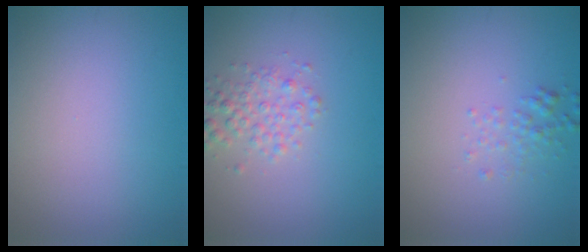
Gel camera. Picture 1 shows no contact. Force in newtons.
{"total": 2.4, "press": 2.4, "slide": 0.1}
{"total": 1.3, "press": 1.3, "slide": 0.0}